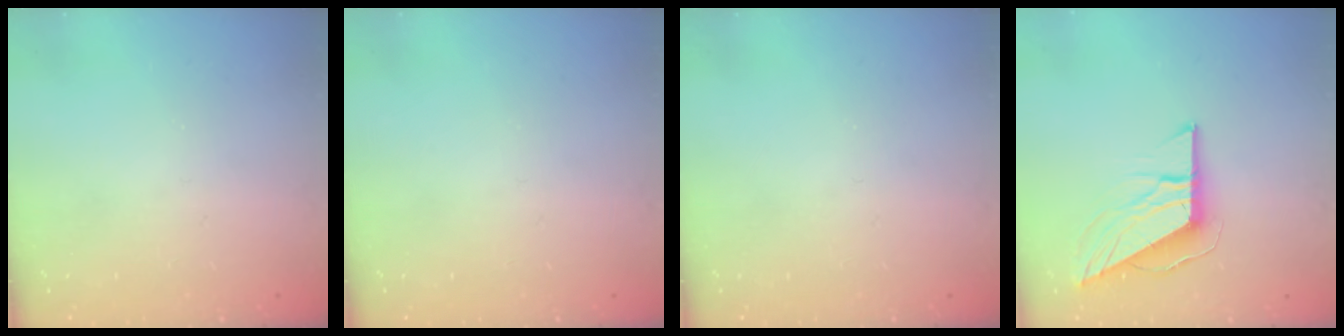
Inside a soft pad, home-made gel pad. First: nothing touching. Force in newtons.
{"total": 0.0}
{"total": 0.0}
{"total": 9.4, "press": 9.4, "slide": 0.6}